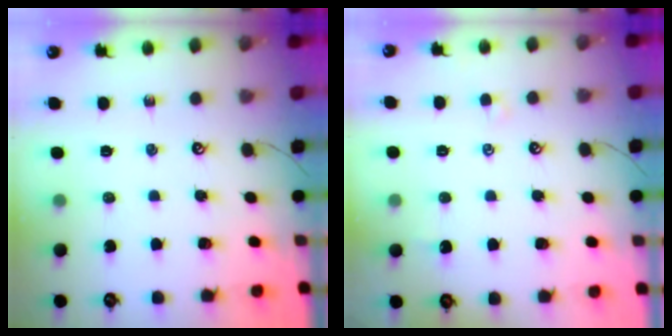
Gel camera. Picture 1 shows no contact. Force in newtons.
{"total": 1.4, "press": 1.3, "slide": 0.4}